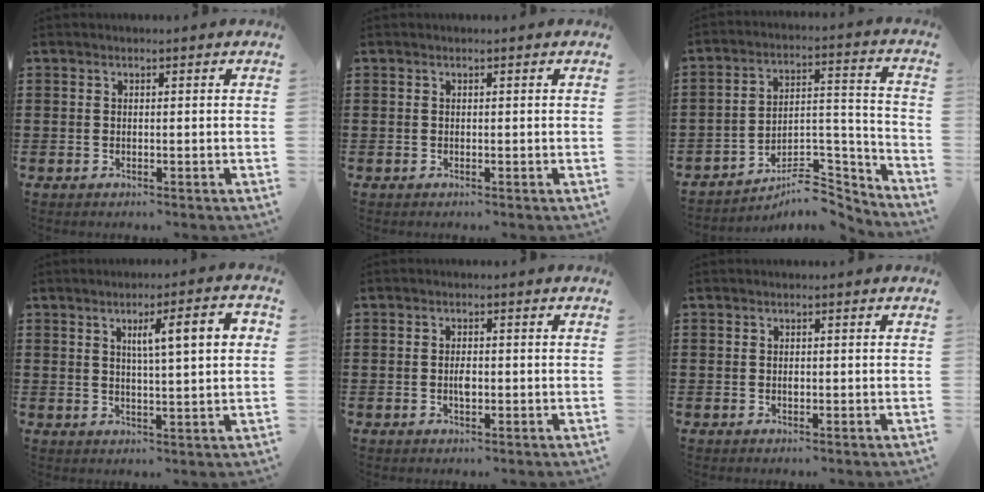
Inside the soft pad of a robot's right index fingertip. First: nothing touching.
{"total": 0.0}
{"total": 8.1, "force": [-6.1, 3.2, 4.2], "torque": [-0.060, 0.020, -0.112]}
{"total": 6.9, "force": [1.9, 1.3, 6.6], "torque": [-0.112, -0.002, 0.025]}
{"total": 2.2, "force": [-0.3, 0.9, 2.0], "torque": [-0.038, 0.001, -0.006]}
{"total": 0.7, "force": [-0.1, 0.4, 0.6], "torque": [-0.013, -0.003, -0.002]}